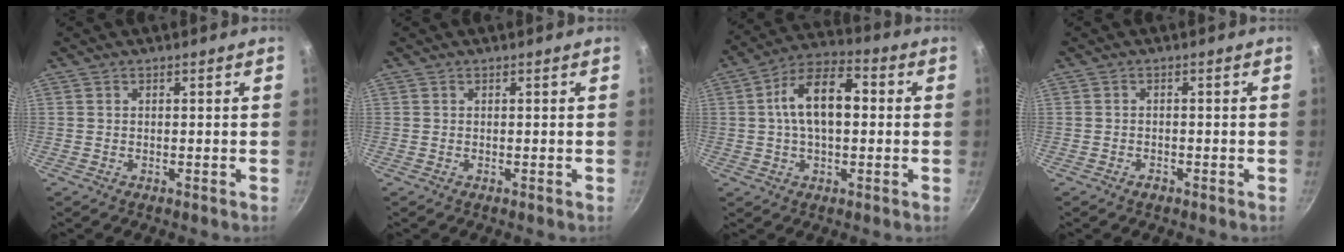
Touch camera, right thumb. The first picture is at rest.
{"total": 0.0}
{"total": 12.5, "force": [1.2, 6.8, 10.5], "torque": [-0.177, 0.028, 0.012]}
{"total": 1.0, "force": [-0.8, 0.5, 0.4], "torque": [-0.006, 0.006, -0.013]}